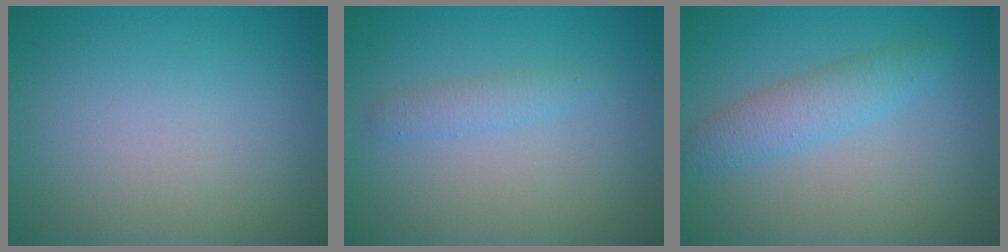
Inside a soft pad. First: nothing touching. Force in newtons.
{"total": 1.4, "press": 1.4, "slide": 0.0}
{"total": 2.9, "press": 2.9, "slide": 0.0}